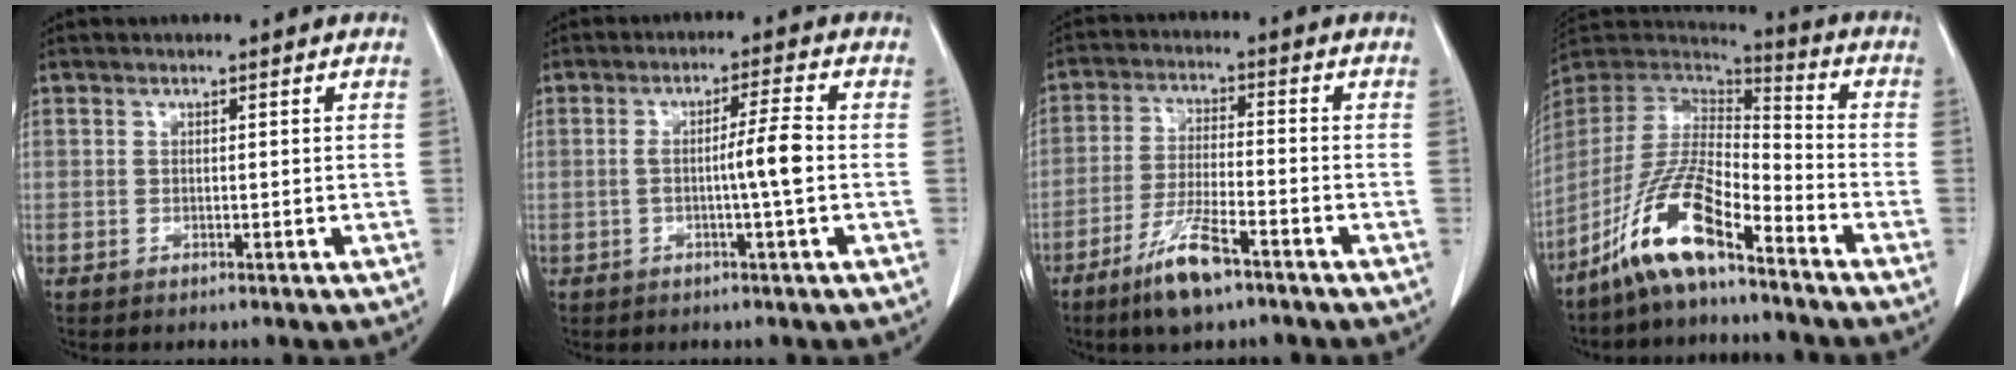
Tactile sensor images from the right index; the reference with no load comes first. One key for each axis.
{"total": 4.6, "fx": -0.6, "fy": -0.6, "fz": 4.6, "tx": -0.073, "ty": 0.007, "tz": -0.008}
{"total": 8.6, "fx": -5.6, "fy": 1.2, "fz": 6.3, "tx": -0.128, "ty": -0.016, "tz": -0.105}
{"total": 13.2, "fx": -9.0, "fy": 2.5, "fz": 9.3, "tx": -0.192, "ty": 0.003, "tz": -0.172}